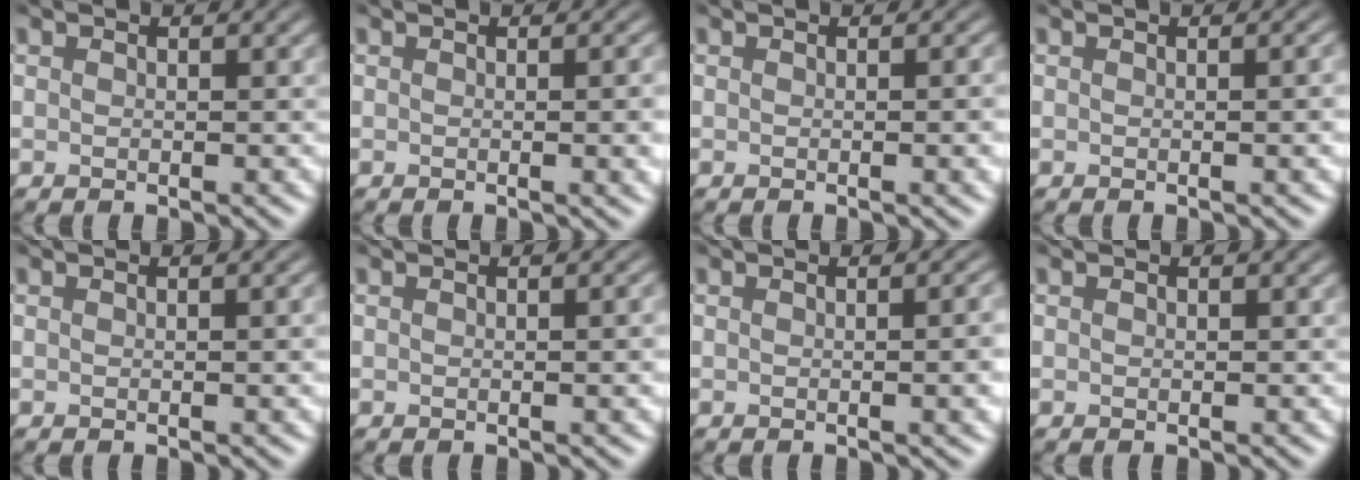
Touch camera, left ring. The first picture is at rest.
{"total": 5.9, "force": [0.9, 2.7, 5.2], "torque": [-0.022, 0.025, -0.001]}
{"total": 4.2, "force": [0.5, 1.8, 3.7], "torque": [-0.023, 0.015, -0.005]}
{"total": 4.2, "force": [0.7, 1.9, 3.6], "torque": [-0.020, 0.020, -0.008]}
{"total": 2.0, "force": [0.3, 0.8, 1.8], "torque": [-0.015, 0.005, 0.000]}
{"total": 3.6, "force": [0.6, 1.6, 3.2], "torque": [-0.019, 0.015, -0.006]}
{"total": 7.6, "force": [1.1, 3.8, 6.4], "torque": [-0.023, 0.044, -0.006]}
{"total": 0.0}